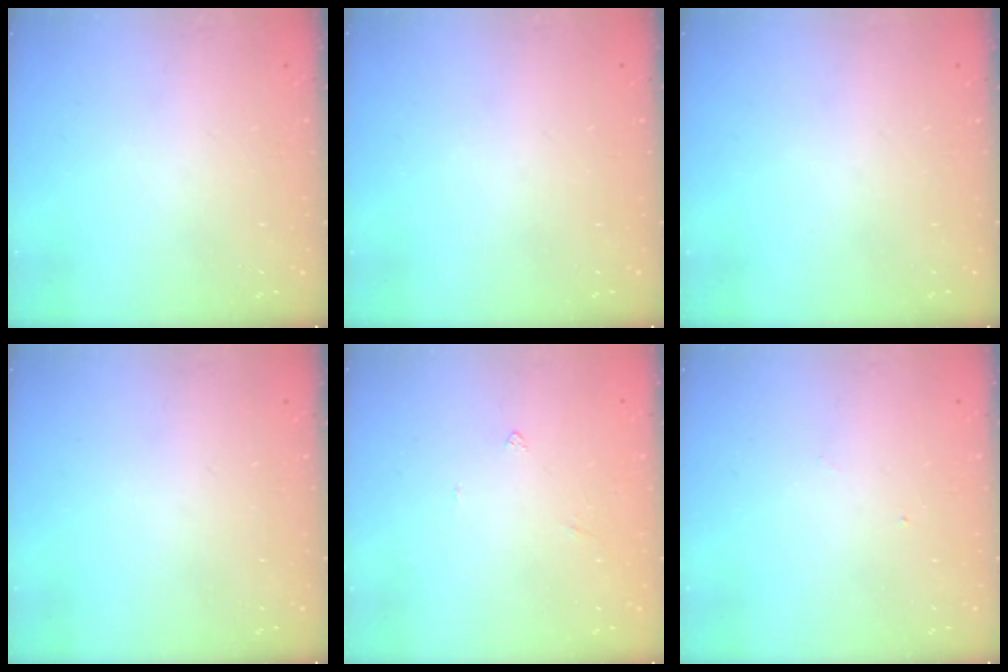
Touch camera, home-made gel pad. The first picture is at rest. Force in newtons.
{"total": 0.0}
{"total": 0.0}
{"total": 0.0}
{"total": 1.9, "press": 1.8, "slide": 0.4}
{"total": 3.0, "press": 3.0, "slide": 0.4}